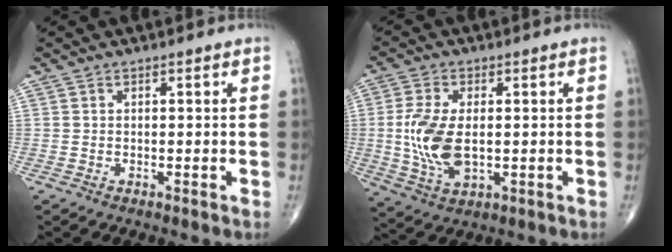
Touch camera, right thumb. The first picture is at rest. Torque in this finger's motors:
{"motor_torque": [0.15, 0.30, 1.05, 0.13, 0.12]}